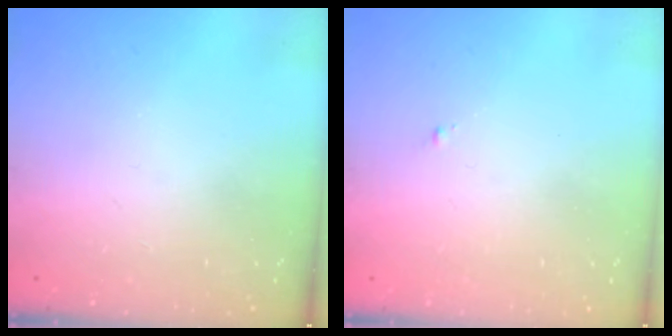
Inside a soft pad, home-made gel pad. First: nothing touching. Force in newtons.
{"total": 0.6, "press": 0.6, "slide": 0.2}